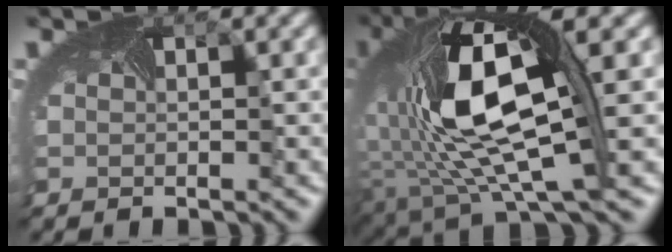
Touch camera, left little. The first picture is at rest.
{"total": 10.7, "force": [0.8, 4.5, 9.6], "torque": [-0.205, -0.023, 0.029]}